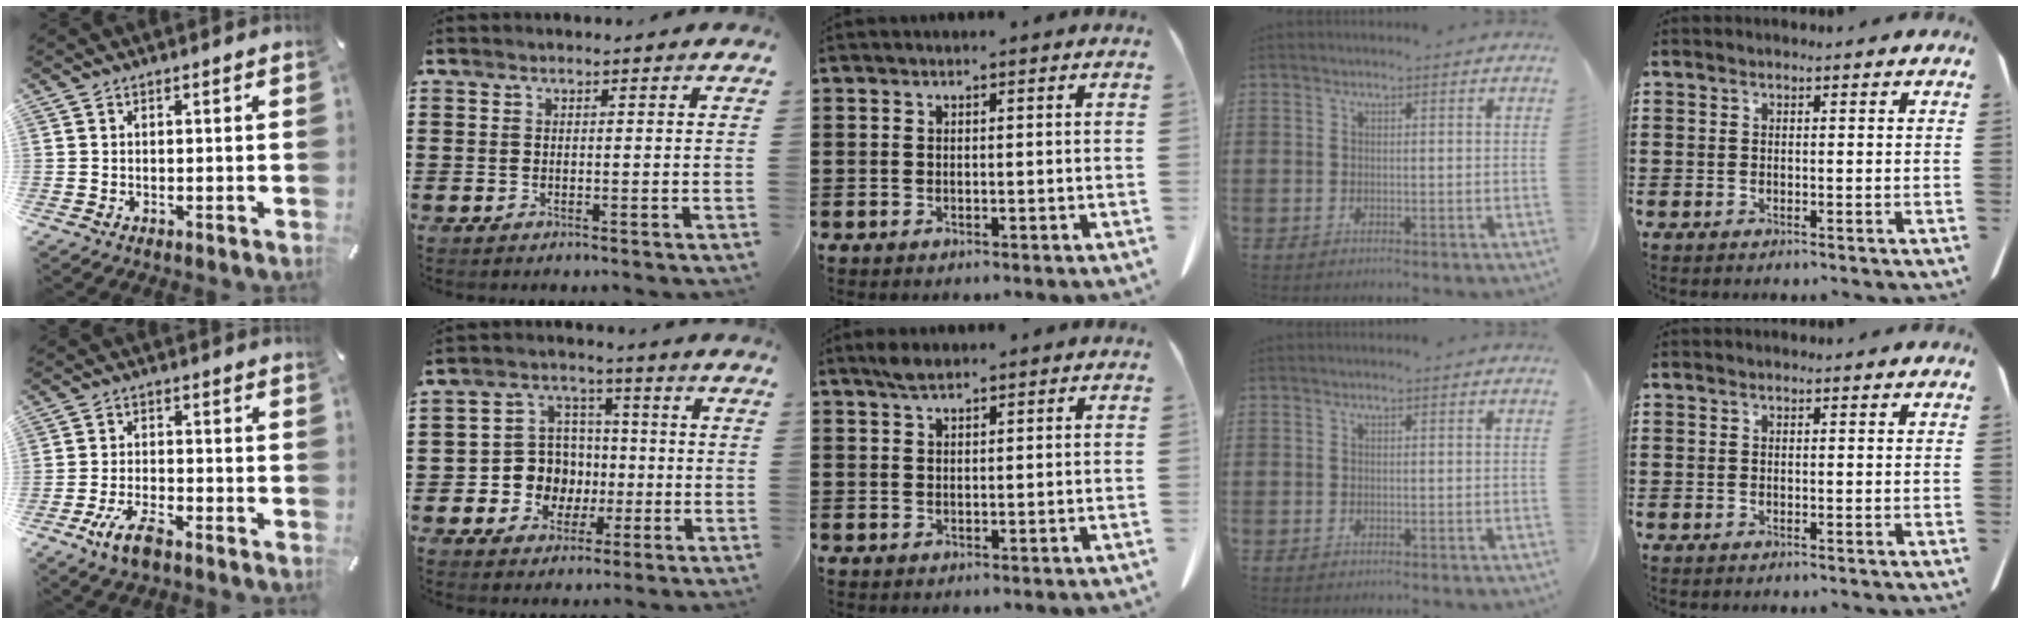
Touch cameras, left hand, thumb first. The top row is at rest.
{"thumb": {"total": 7.4, "force": [-4.8, 2.7, 4.9], "torque": [-0.105, 0.015, -0.088]}, "index": {"total": 8.1, "force": [-0.9, 7.7, 2.1], "torque": [-0.072, 0.015, -0.006]}, "middle": {"total": 2.1, "force": [1.5, 0.6, 1.3], "torque": [-0.030, 0.003, 0.027]}}